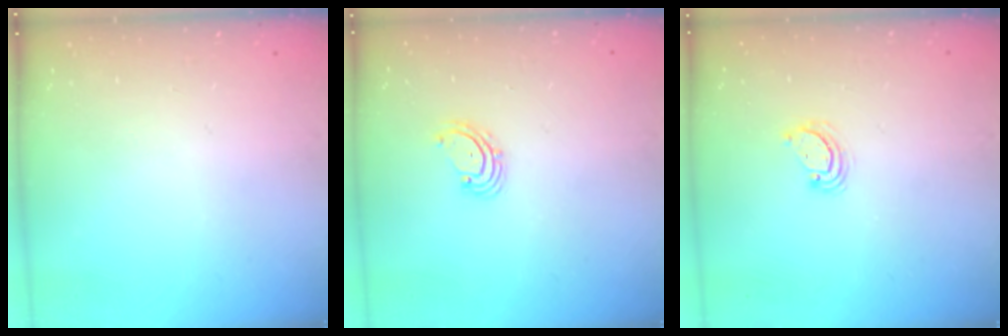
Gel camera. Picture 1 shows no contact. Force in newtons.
{"total": 2.5, "press": 2.4, "slide": 0.4}
{"total": 4.0, "press": 4.0, "slide": 0.4}